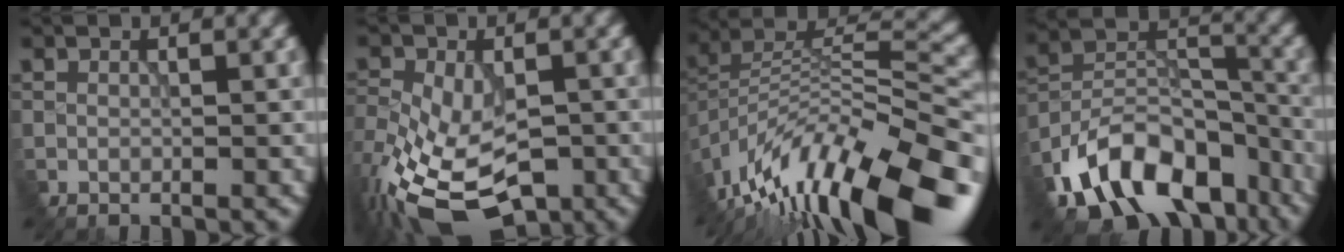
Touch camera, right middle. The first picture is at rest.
{"total": 11.5, "force": [-5.6, 6.6, 7.5], "torque": [-0.154, -0.040, -0.087]}
{"total": 15.4, "force": [-9.8, 5.3, 10.7], "torque": [-0.210, 0.019, -0.162]}
{"total": 12.6, "force": [-8.0, 7.4, 6.2], "torque": [-0.124, 0.003, -0.140]}